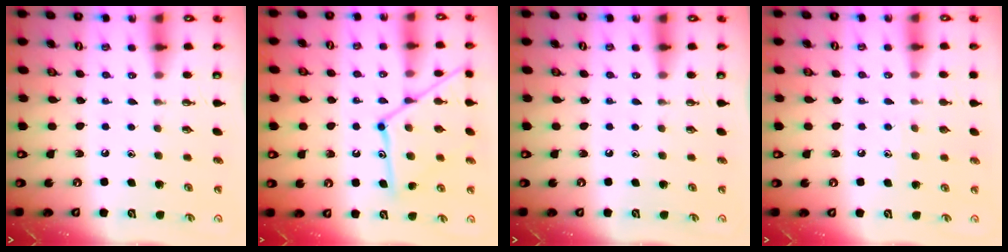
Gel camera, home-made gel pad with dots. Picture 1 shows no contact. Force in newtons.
{"total": 15.4, "press": 15.3, "slide": 1.1}
{"total": 0.0}
{"total": 7.2, "press": 7.2, "slide": 0.6}